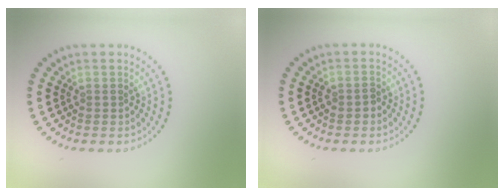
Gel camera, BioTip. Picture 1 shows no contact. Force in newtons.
{"total": 1.1, "press": 1.1, "slide": 0.3}